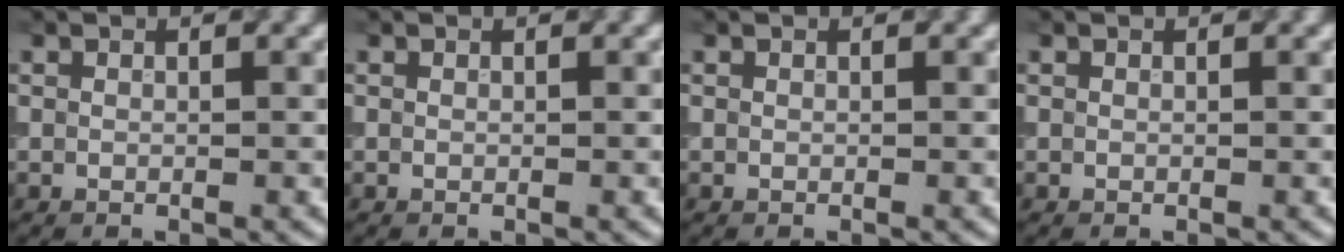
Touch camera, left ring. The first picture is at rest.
{"total": 0.0}
{"total": 0.0}
{"total": 0.0}